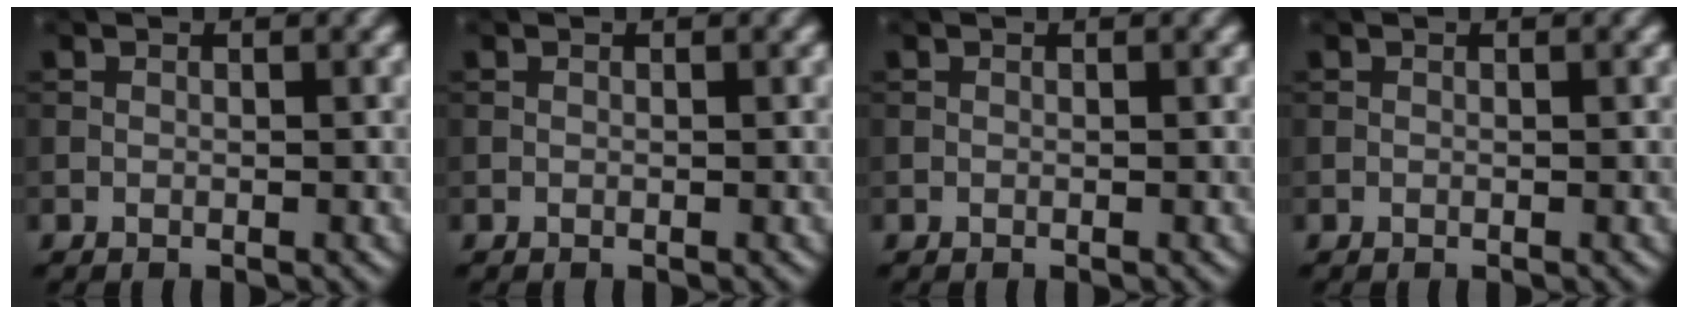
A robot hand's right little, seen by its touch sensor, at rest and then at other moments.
{"total": 0.0}
{"total": 0.0}
{"total": 0.0}